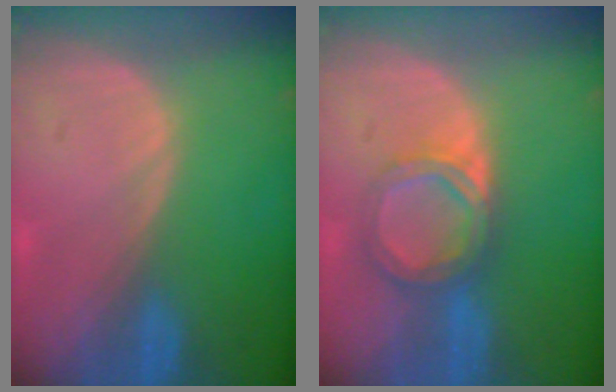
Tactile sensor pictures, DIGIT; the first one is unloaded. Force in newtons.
{"total": 5.7, "press": 5.2, "slide": 2.2}